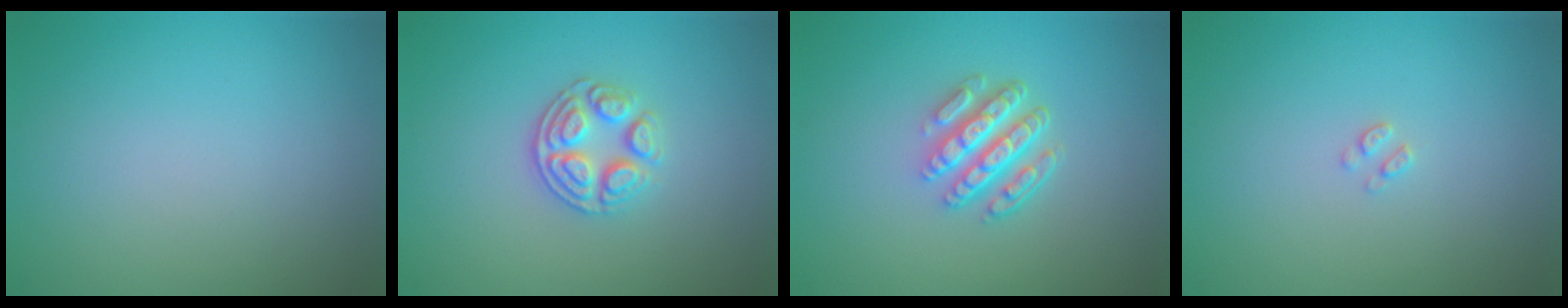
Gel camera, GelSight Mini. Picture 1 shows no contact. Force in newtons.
{"total": 3.3, "press": 2.9, "slide": 1.6}
{"total": 4.7, "press": 3.5, "slide": 3.1}
{"total": 0.7, "press": 0.6, "slide": 0.1}